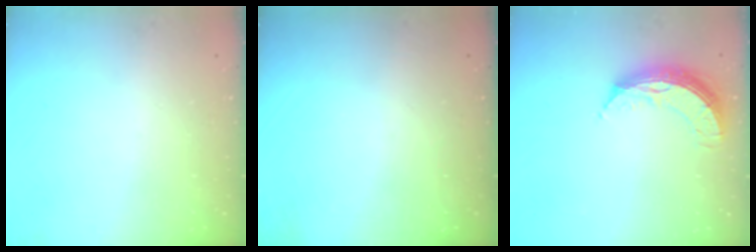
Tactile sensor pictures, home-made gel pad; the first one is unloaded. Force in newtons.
{"total": 0.0}
{"total": 9.8, "press": 9.8, "slide": 0.6}